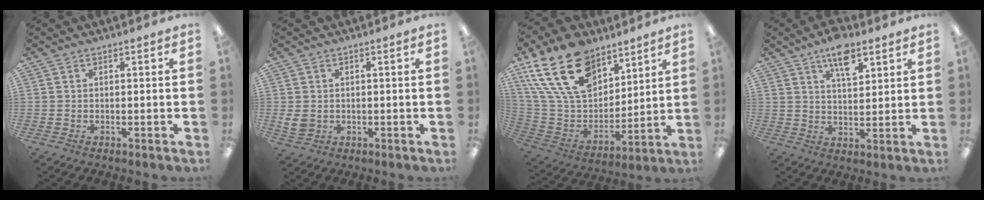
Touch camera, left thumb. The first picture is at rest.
{"total": 3.7, "force": [0.3, 3.0, 2.1], "torque": [-0.038, -0.001, 0.005]}
{"total": 23.7, "force": [13.7, 14.2, 13.2], "torque": [-0.264, -0.062, 0.254]}
{"total": 9.1, "force": [5.7, 4.0, 5.8], "torque": [-0.087, -0.023, 0.095]}